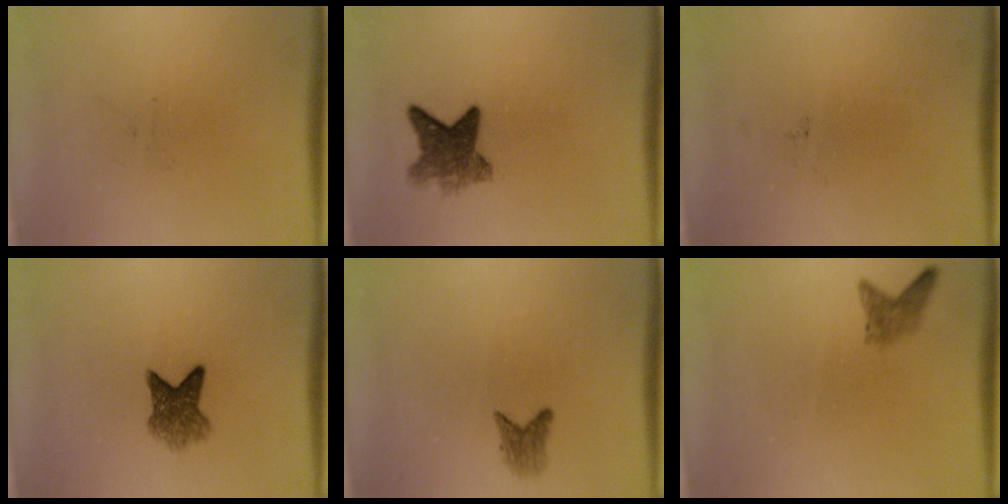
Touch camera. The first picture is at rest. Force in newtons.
{"total": 5.6}
{"total": 0.0}
{"total": 4.7}
{"total": 1.8}
{"total": 1.6}